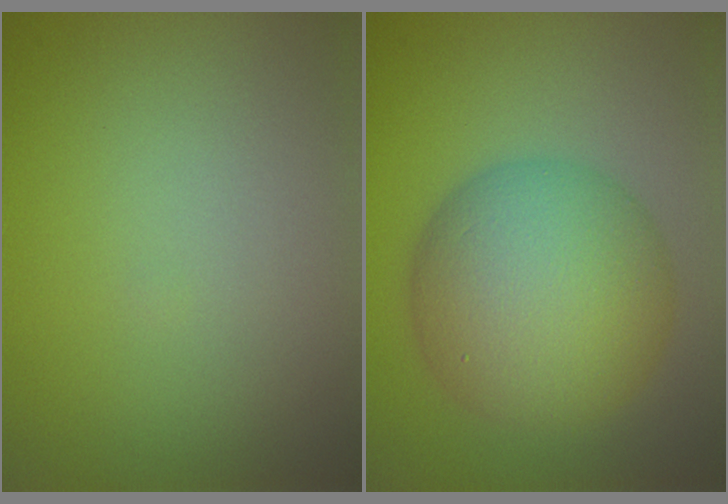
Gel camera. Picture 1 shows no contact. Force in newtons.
{"total": 10.0, "press": 10.0, "slide": 0.2}